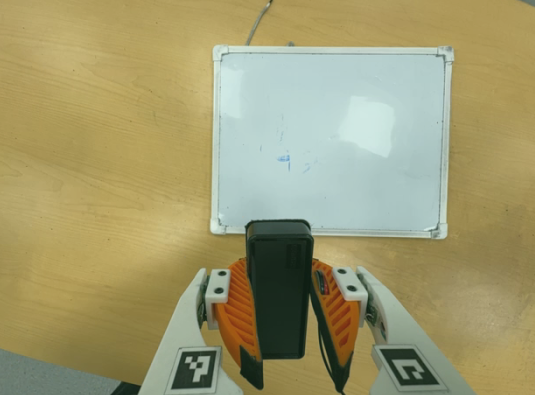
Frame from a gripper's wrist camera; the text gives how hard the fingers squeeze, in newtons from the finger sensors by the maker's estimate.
{"total": 7.7, "left": 6.5, "right": 8.9}